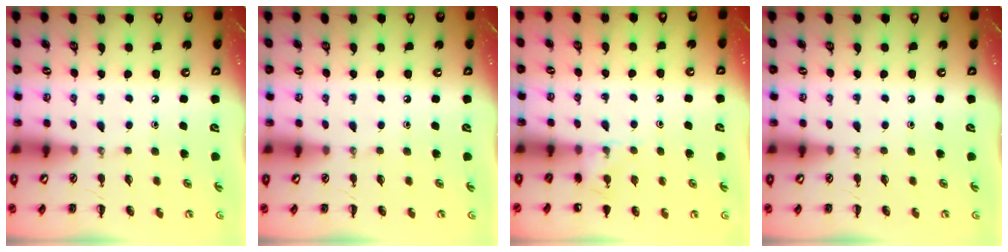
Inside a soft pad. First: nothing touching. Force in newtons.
{"total": 0.0}
{"total": 5.7, "press": 5.4, "slide": 1.8}
{"total": 0.0}